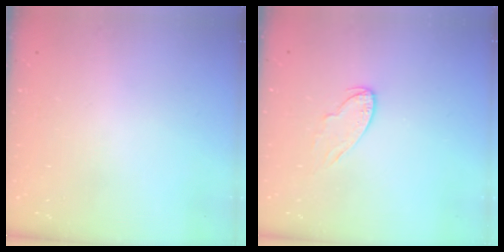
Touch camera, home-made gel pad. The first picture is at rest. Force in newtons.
{"total": 6.9, "press": 6.9, "slide": 0.5}